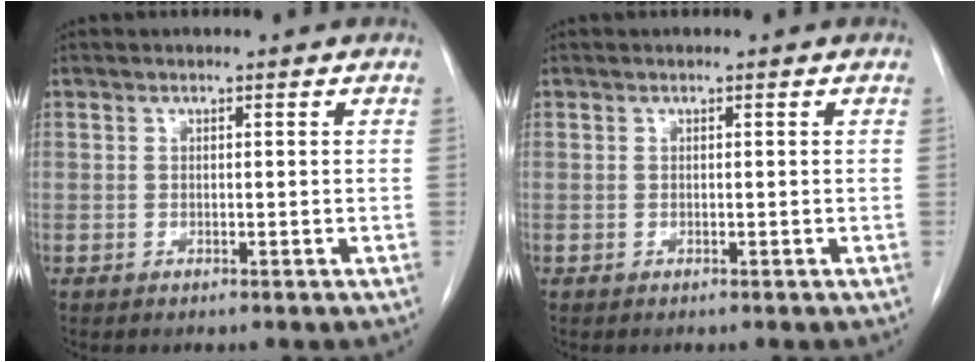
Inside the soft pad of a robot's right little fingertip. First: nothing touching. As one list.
[{"total": 0.0}]